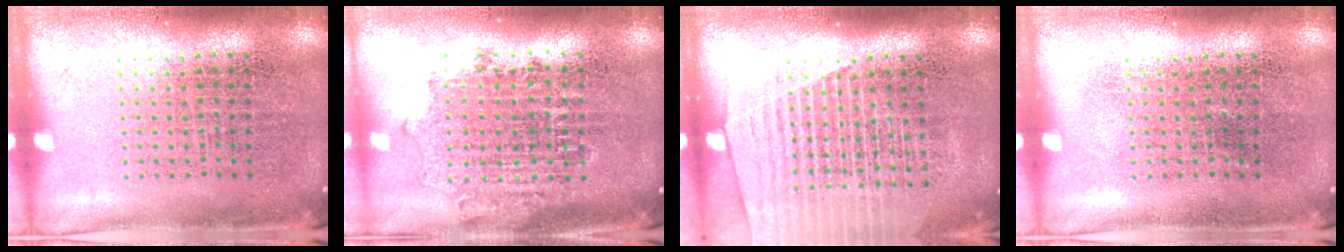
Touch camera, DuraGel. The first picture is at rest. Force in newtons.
{"total": 1.7, "press": 1.3, "slide": 1.0}
{"total": 1.4, "press": 1.3, "slide": 0.5}
{"total": 0.0}